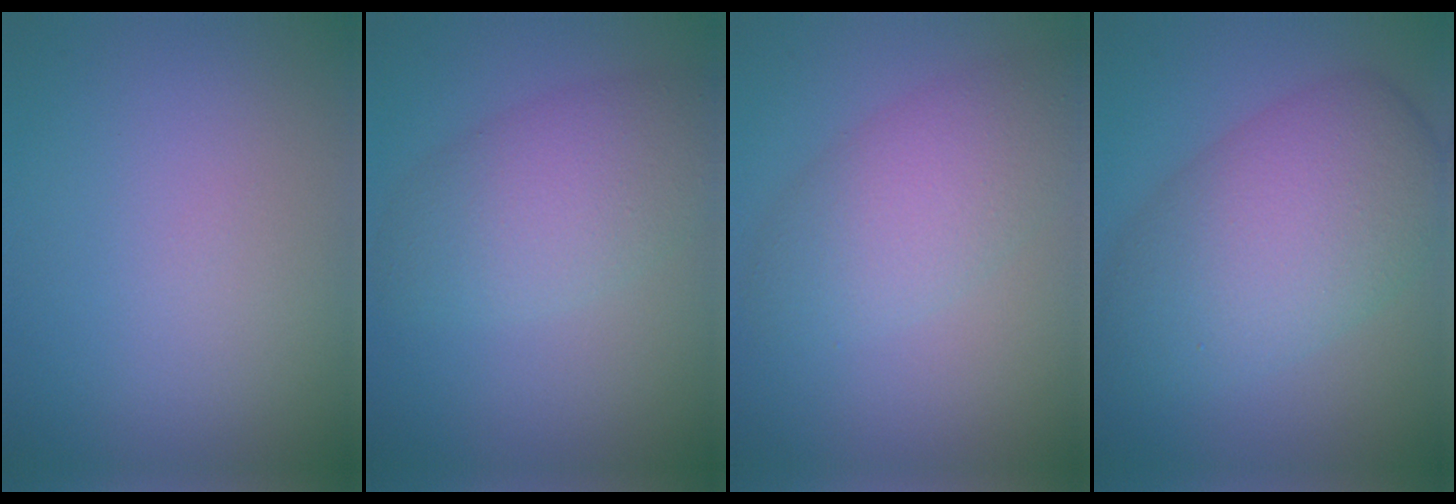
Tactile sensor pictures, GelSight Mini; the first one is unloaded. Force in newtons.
{"total": 5.4, "press": 5.4, "slide": 0.2}
{"total": 4.9, "press": 4.9, "slide": 0.1}
{"total": 8.7, "press": 8.7, "slide": 0.1}